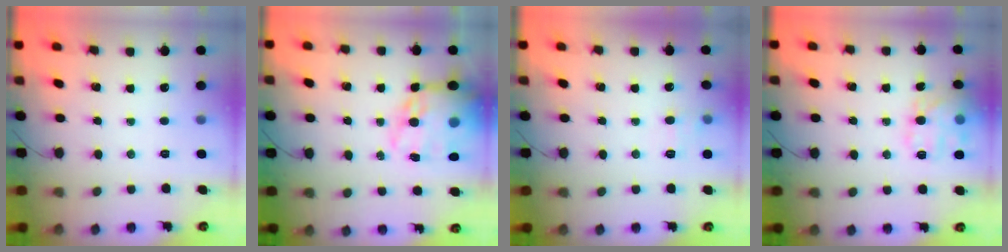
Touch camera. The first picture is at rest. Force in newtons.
{"total": 21.5, "press": 20.8, "slide": 5.3}
{"total": 6.6, "press": 6.4, "slide": 1.7}
{"total": 14.8, "press": 14.7, "slide": 0.6}